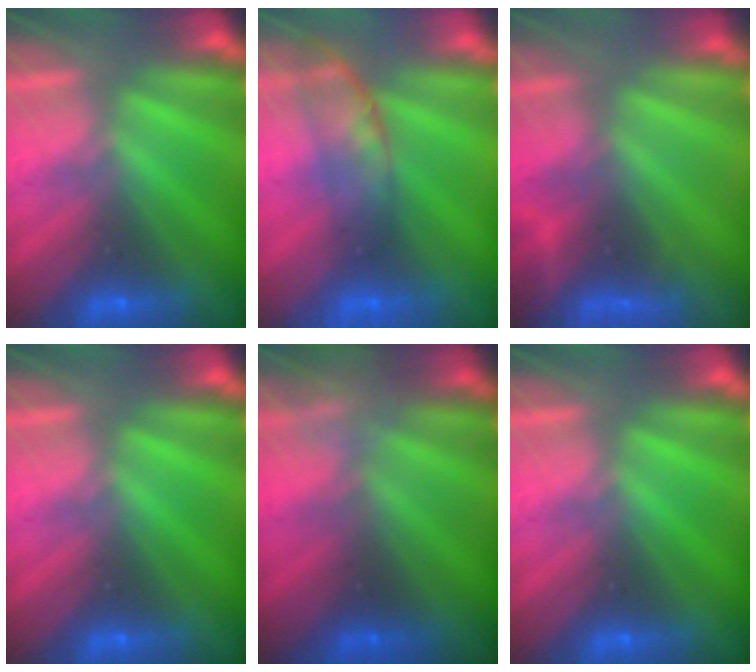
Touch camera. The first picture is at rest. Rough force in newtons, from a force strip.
{"total": 2.7}
{"total": 4.7}
{"total": 0.0}
{"total": 2.3}
{"total": 0.0}